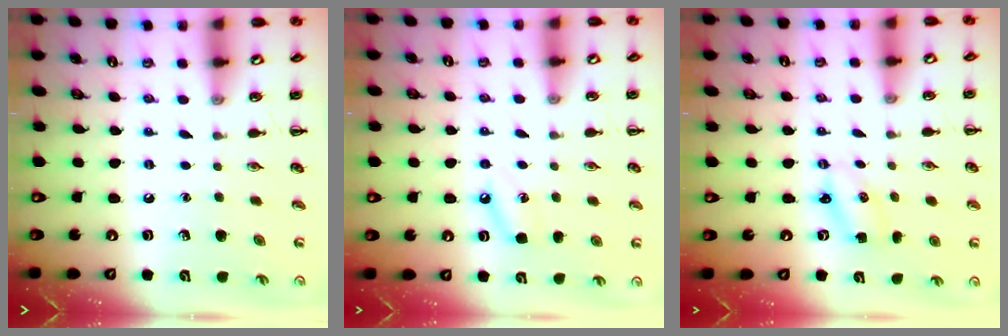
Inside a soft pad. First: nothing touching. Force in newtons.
{"total": 4.3, "press": 4.0, "slide": 1.6}
{"total": 2.4, "press": 2.3, "slide": 0.6}